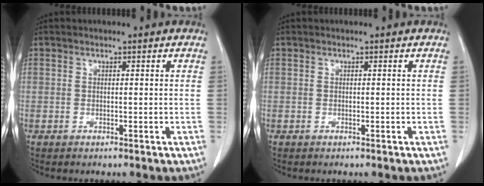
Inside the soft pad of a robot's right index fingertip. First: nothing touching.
{"total": 0.0}